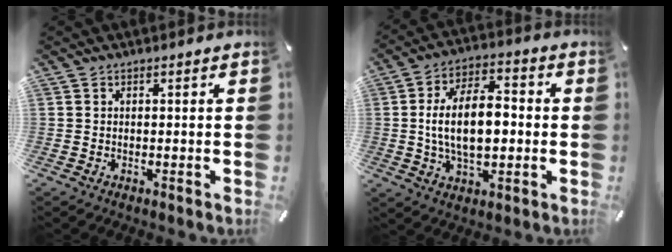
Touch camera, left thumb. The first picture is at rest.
{"total": 14.6, "force": [-0.6, 8.4, 11.9], "torque": [-0.223, 0.005, -0.015]}